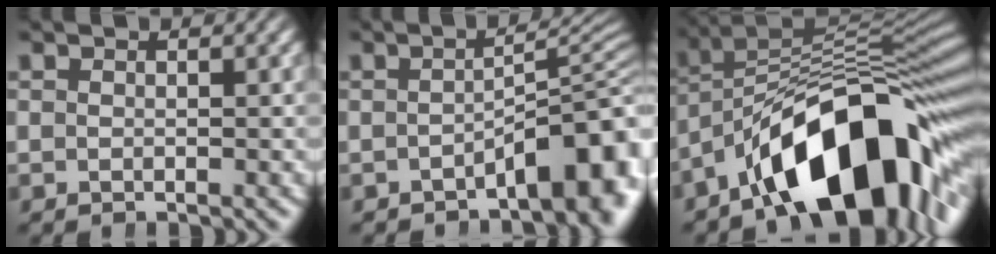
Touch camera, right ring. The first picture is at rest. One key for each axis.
{"total": 8.0, "fx": -3.4, "fy": 2.8, "fz": 6.6, "tx": -0.068, "ty": 0.005, "tz": -0.051}
{"total": 15.8, "fx": -5.3, "fy": 8.4, "fz": 12.2, "tx": -0.190, "ty": -0.022, "tz": -0.065}